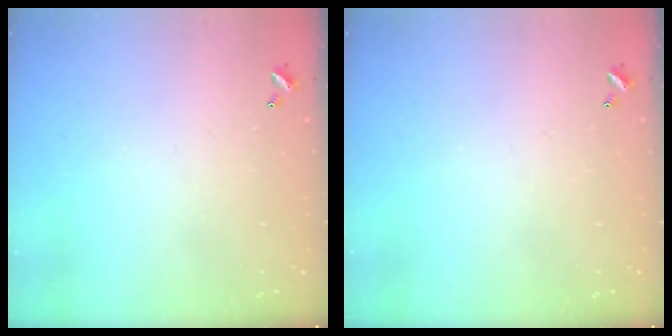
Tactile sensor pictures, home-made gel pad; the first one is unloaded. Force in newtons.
{"total": 0.0}